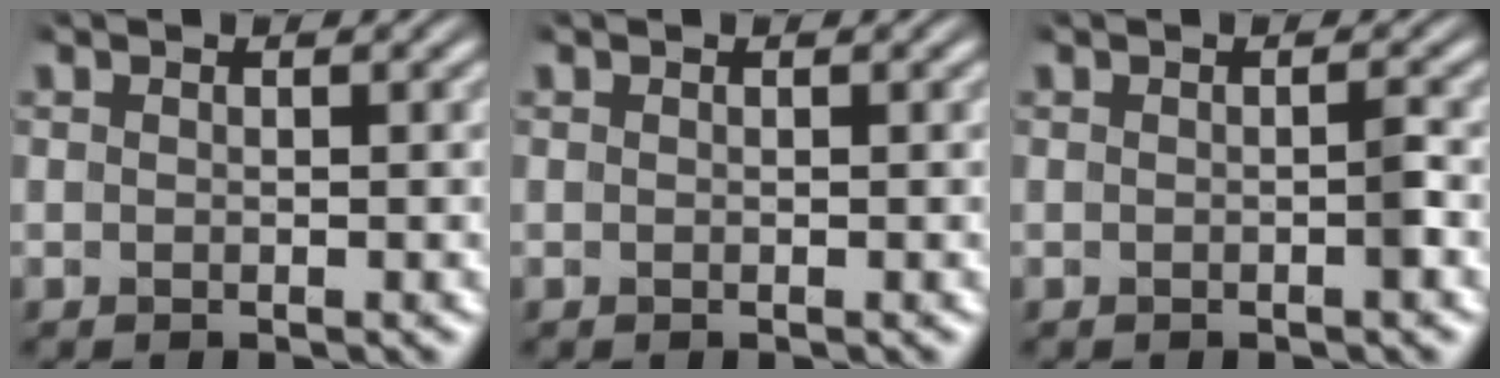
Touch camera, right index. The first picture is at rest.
{"total": 0.0}
{"total": 0.7, "force": [-0.1, 0.0, 0.6], "torque": [-0.005, 0.003, -0.005]}